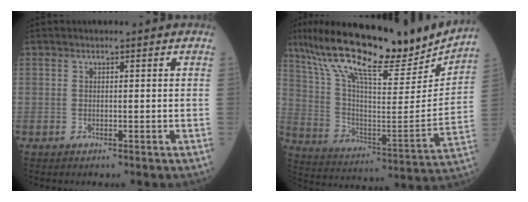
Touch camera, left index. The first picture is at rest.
{"total": 23.7, "force": [20.0, 4.3, 12.0], "torque": [-0.221, -0.009, 0.315]}